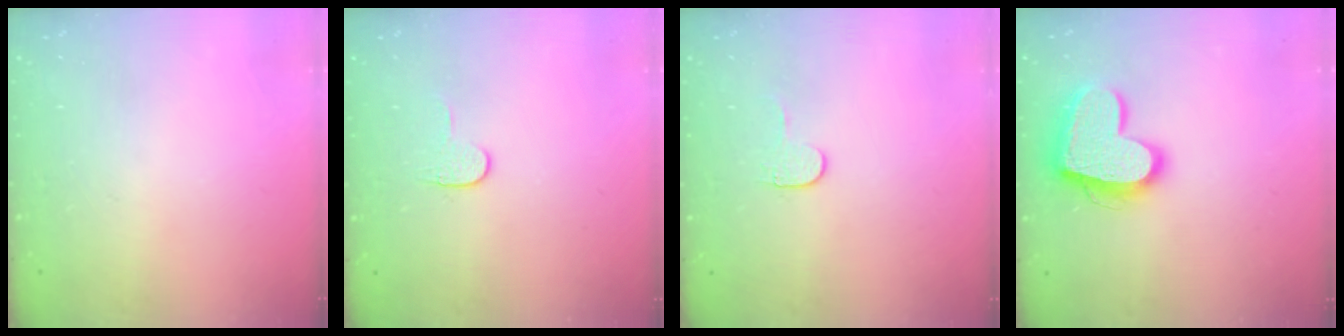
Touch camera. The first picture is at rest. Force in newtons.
{"total": 3.8, "press": 3.8, "slide": 0.4}
{"total": 3.4, "press": 3.4, "slide": 0.4}
{"total": 19.3, "press": 19.2, "slide": 1.5}